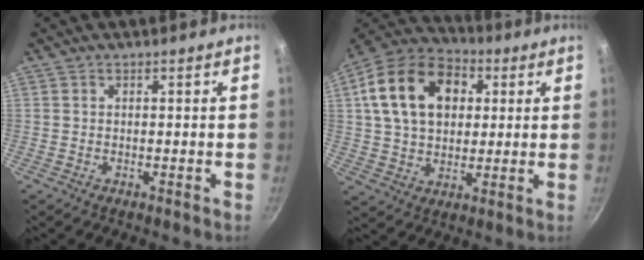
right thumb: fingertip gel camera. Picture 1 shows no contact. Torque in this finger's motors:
{"motor_torque": [-1.00, 2.39, 0.89, -0.16, 0.19]}